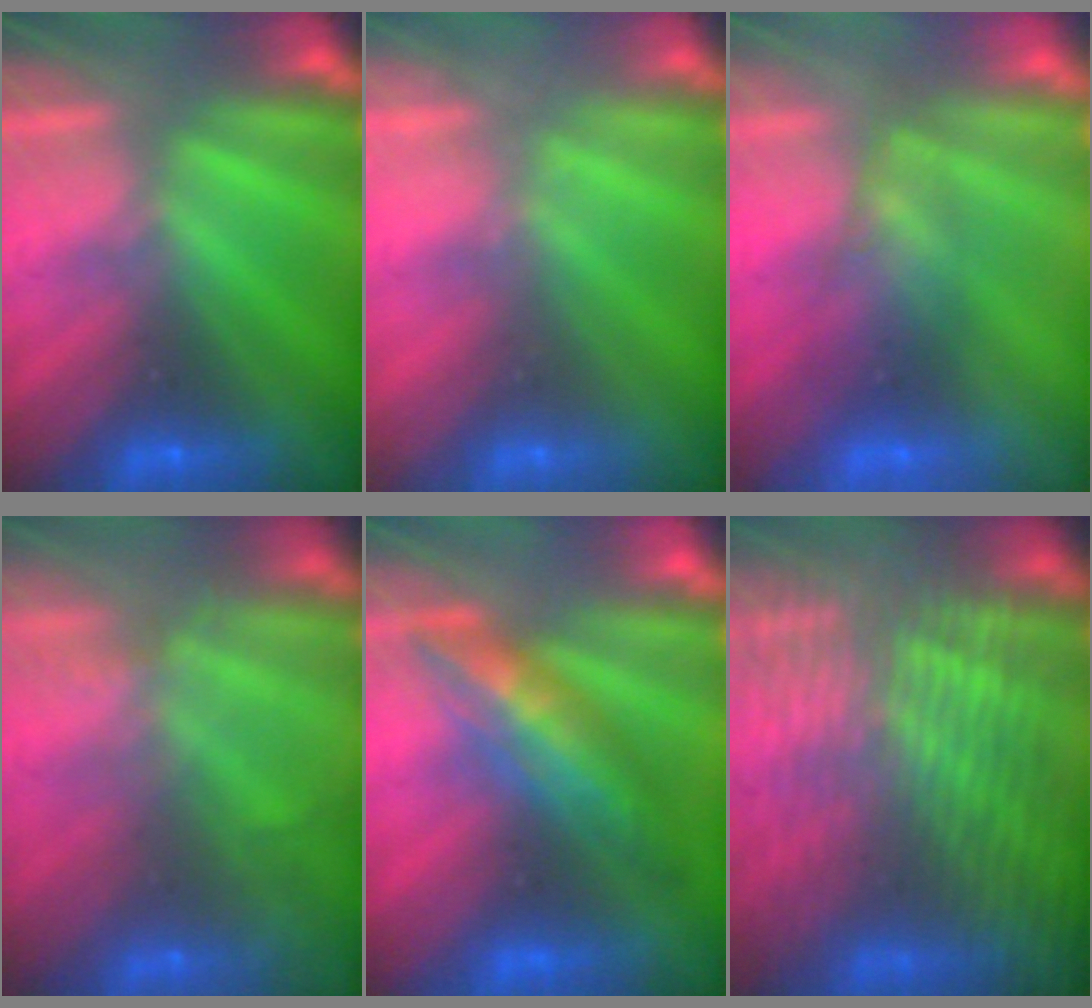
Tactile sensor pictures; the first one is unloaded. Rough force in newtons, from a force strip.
{"total": 2.1}
{"total": 2.4}
{"total": 7.3}
{"total": 2.9}
{"total": 7.6}